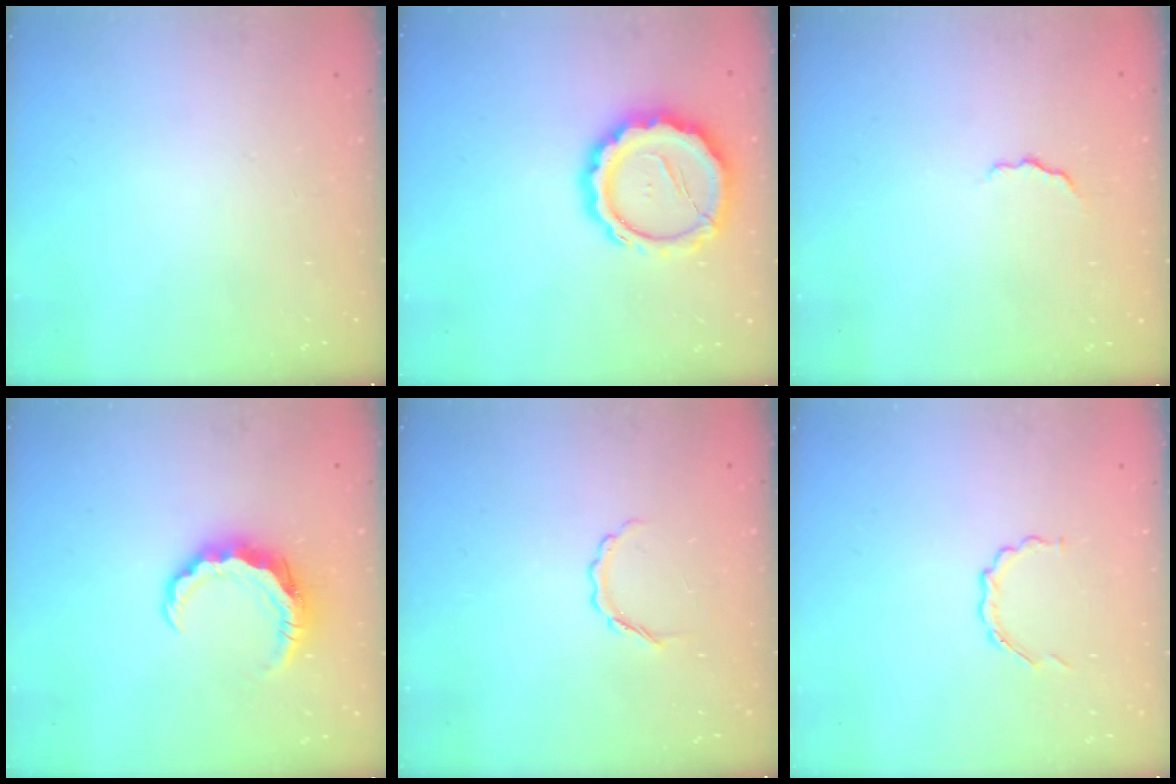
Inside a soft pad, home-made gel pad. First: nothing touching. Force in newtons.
{"total": 14.1, "press": 13.9, "slide": 2.6}
{"total": 4.0, "press": 3.9, "slide": 0.9}
{"total": 7.6, "press": 7.6, "slide": 0.7}
{"total": 3.8, "press": 3.7, "slide": 0.8}
{"total": 3.3, "press": 3.1, "slide": 1.0}